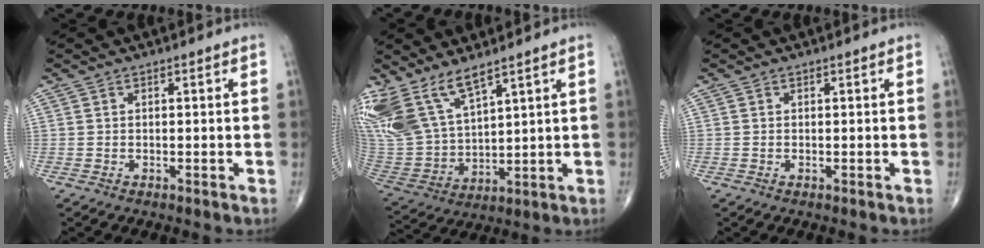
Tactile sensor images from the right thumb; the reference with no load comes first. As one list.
[{"total": 15.6, "force": [10.6, 6.2, 9.6], "torque": [-0.200, -0.045, 0.230]}, {"total": 0.0}]